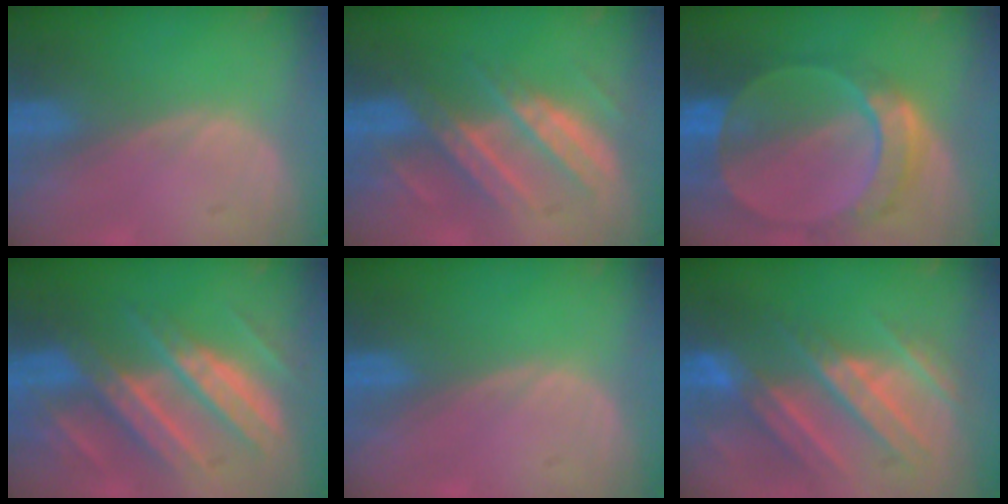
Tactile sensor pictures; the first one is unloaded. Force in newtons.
{"total": 7.9, "press": 7.9, "slide": 0.4}
{"total": 9.7, "press": 8.3, "slide": 5.0}
{"total": 11.3, "press": 11.2, "slide": 1.1}
{"total": 0.0}
{"total": 10.0, "press": 9.5, "slide": 2.9}